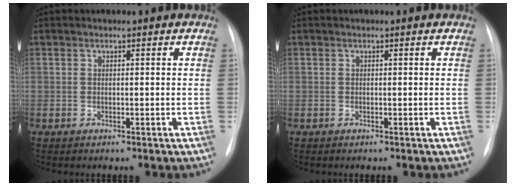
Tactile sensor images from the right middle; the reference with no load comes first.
{"total": 0.0}